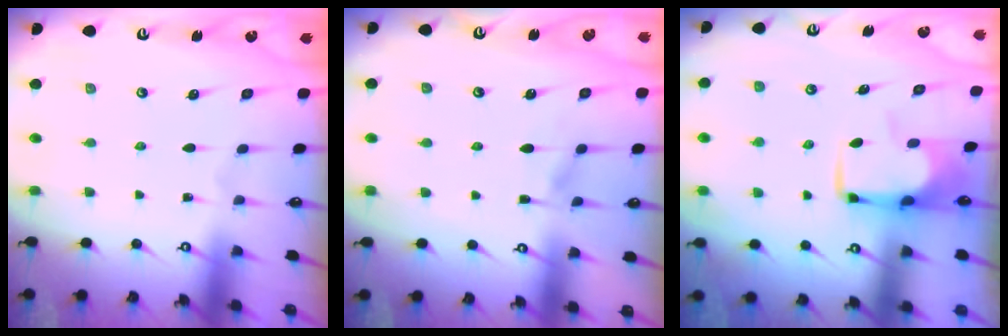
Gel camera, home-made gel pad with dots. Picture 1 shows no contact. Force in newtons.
{"total": 5.5, "press": 5.5, "slide": 0.7}
{"total": 1.0, "press": 0.7, "slide": 0.7}